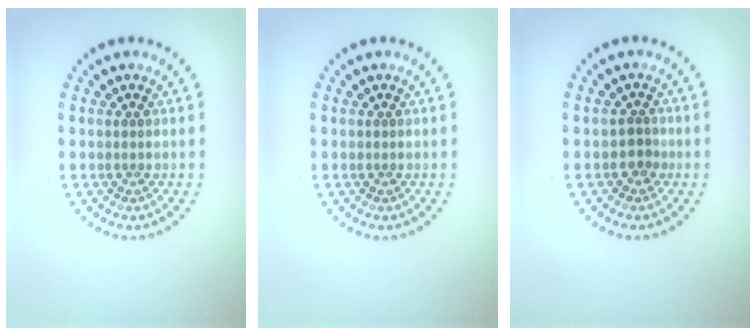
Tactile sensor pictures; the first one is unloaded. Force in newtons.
{"total": 0.0}
{"total": 1.3, "press": 1.1, "slide": 0.8}